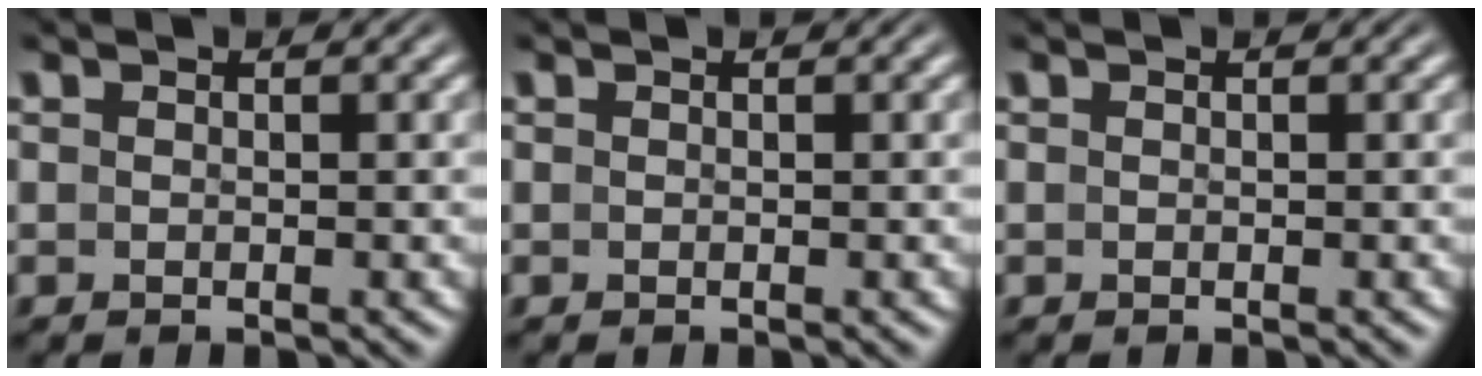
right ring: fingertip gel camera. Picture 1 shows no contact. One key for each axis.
{"total": 0.0}
{"total": 0.0}